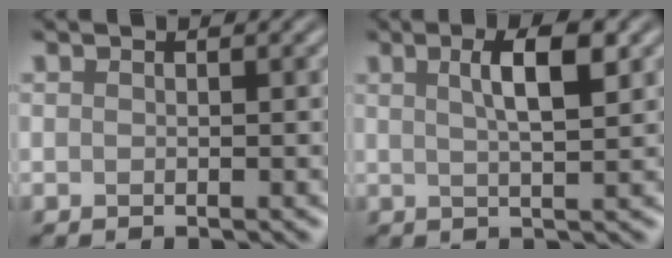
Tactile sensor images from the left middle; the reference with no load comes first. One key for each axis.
{"total": 3.9, "fx": 1.0, "fy": 0.8, "fz": 3.6, "tx": -0.056, "ty": 0.009, "tz": 0.022}